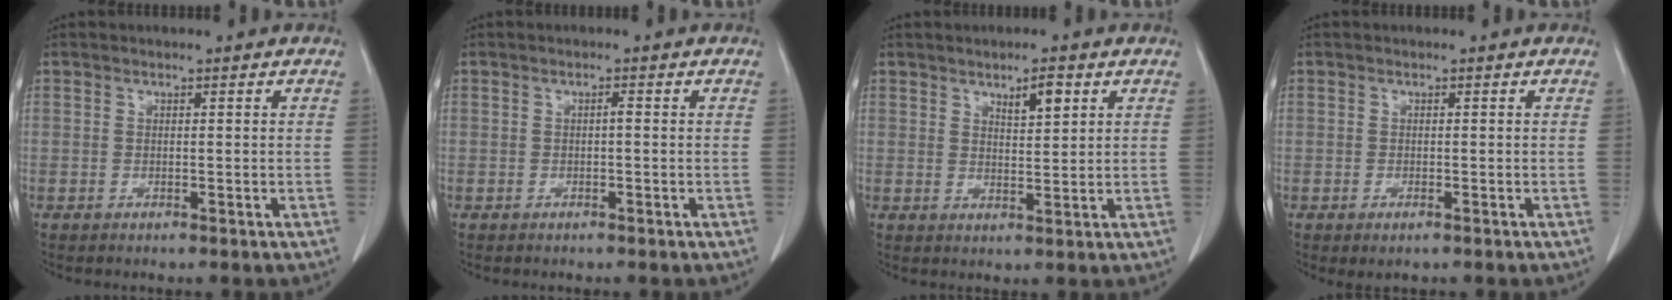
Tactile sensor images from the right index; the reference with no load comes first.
{"total": 0.6, "force": [-0.1, 0.1, 0.6], "torque": [-0.010, 0.002, -0.001]}
{"total": 3.6, "force": [2.0, 0.9, 2.8], "torque": [-0.048, -0.002, 0.035]}
{"total": 1.3, "force": [-0.8, 0.5, 1.0], "torque": [-0.015, -0.003, -0.006]}